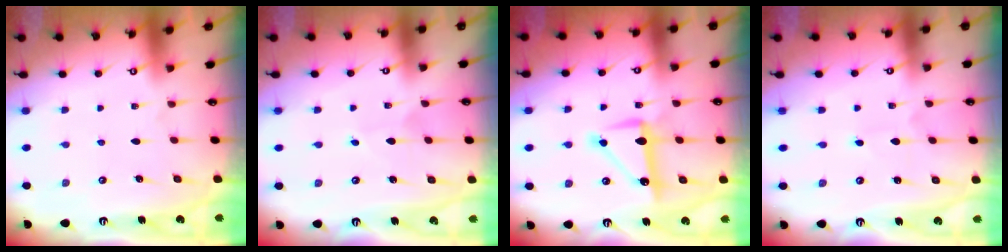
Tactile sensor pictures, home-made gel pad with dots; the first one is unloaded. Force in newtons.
{"total": 3.0, "press": 3.0, "slide": 0.2}
{"total": 10.3, "press": 10.3, "slide": 0.5}
{"total": 2.6, "press": 2.6, "slide": 0.2}